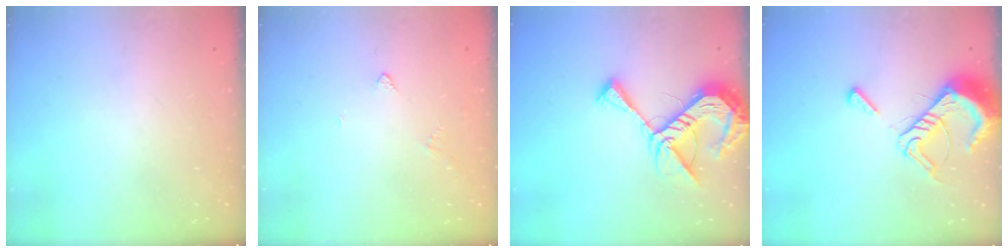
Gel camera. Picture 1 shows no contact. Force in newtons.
{"total": 2.9, "press": 2.9, "slide": 0.5}
{"total": 13.2, "press": 13.2, "slide": 1.3}
{"total": 11.5, "press": 11.4, "slide": 1.2}